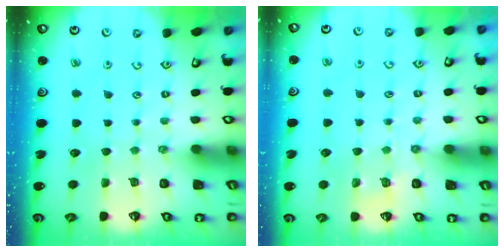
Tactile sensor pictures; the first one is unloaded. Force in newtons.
{"total": 5.6, "press": 5.5, "slide": 0.8}